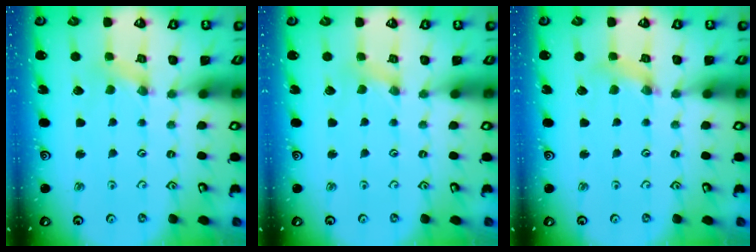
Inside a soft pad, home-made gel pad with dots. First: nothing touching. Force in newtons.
{"total": 0.0}
{"total": 2.8, "press": 2.8, "slide": 0.4}